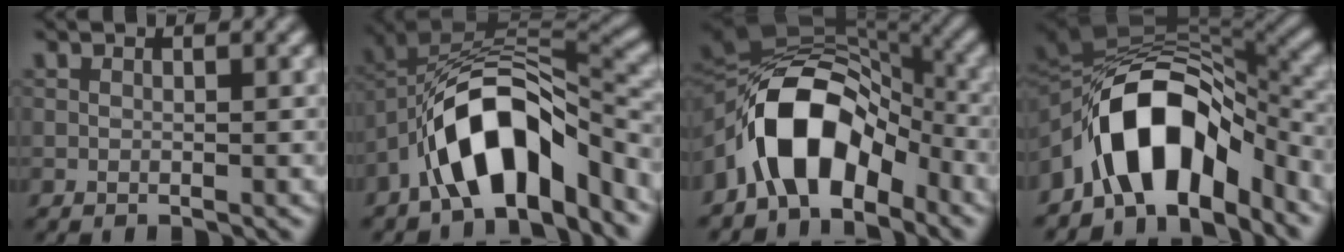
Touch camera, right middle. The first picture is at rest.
{"total": 10.7, "force": [-5.3, 5.0, 7.8], "torque": [-0.125, 0.009, -0.098]}
{"total": 10.7, "force": [-4.5, 6.0, 7.5], "torque": [-0.123, 0.018, -0.081]}
{"total": 11.8, "force": [-5.8, 5.9, 8.5], "torque": [-0.129, 0.011, -0.100]}